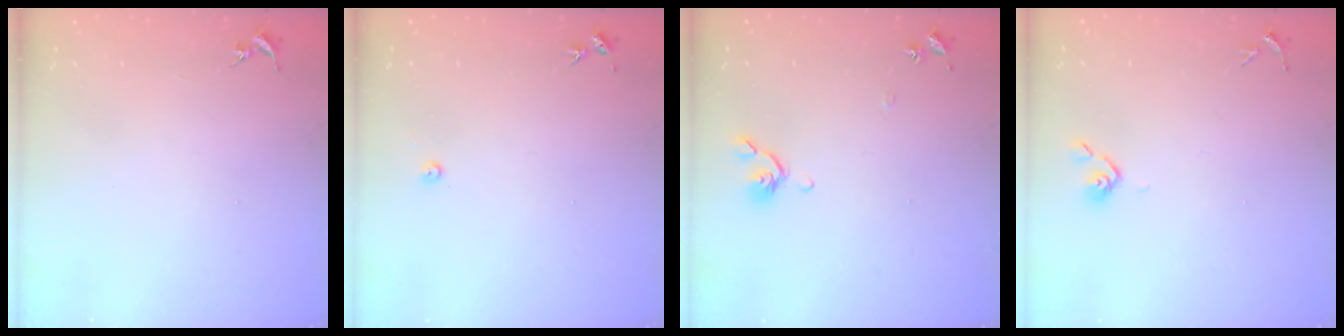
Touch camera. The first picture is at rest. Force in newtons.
{"total": 3.0, "press": 3.0, "slide": 0.4}
{"total": 6.7, "press": 6.6, "slide": 1.0}
{"total": 3.5, "press": 3.4, "slide": 0.9}